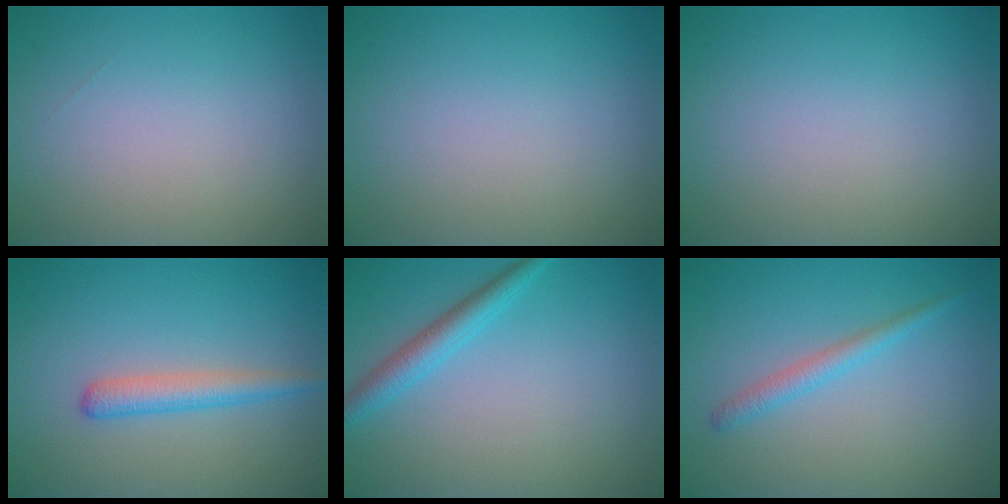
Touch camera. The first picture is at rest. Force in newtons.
{"total": 0.0}
{"total": 0.0}
{"total": 2.5, "press": 2.5, "slide": 0.1}
{"total": 2.6, "press": 2.5, "slide": 0.1}
{"total": 1.7, "press": 1.7, "slide": 0.2}